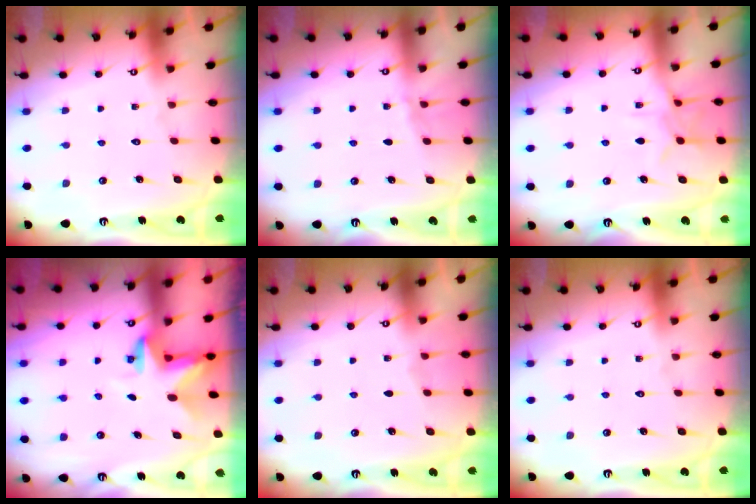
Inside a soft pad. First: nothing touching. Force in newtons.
{"total": 1.8, "press": 1.8, "slide": 0.3}
{"total": 7.9, "press": 7.9, "slide": 0.6}
{"total": 2.8, "press": 2.8, "slide": 0.2}
{"total": 1.6, "press": 1.5, "slide": 0.3}
{"total": 0.0}